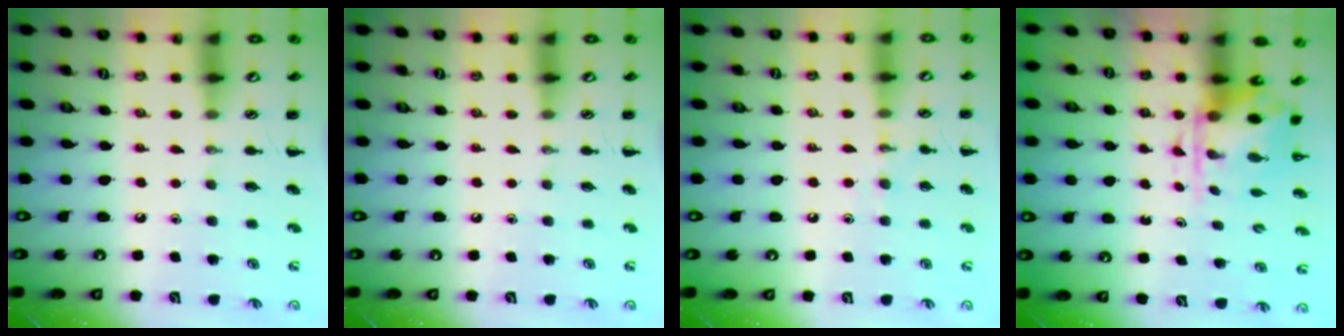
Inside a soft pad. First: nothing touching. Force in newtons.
{"total": 0.0}
{"total": 6.5, "press": 6.3, "slide": 1.6}
{"total": 3.8, "press": 3.7, "slide": 0.9}